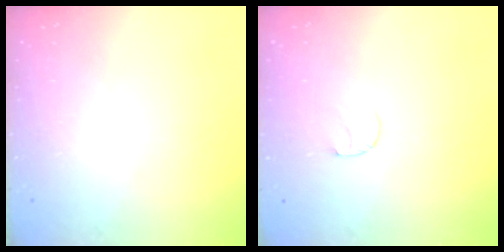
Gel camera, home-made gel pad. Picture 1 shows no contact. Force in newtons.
{"total": 4.6, "press": 4.5, "slide": 0.5}